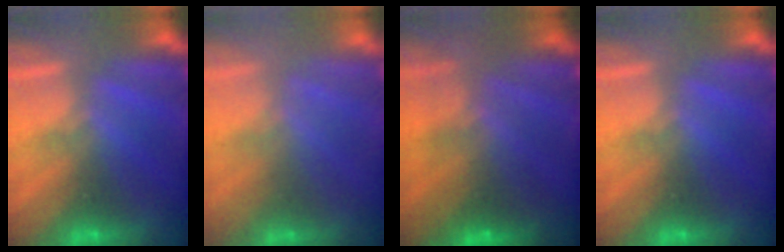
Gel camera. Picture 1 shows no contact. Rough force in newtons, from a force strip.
{"total": 1.8}
{"total": 5.6}
{"total": 0.0}